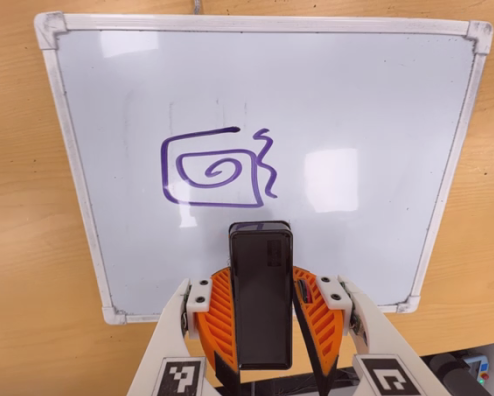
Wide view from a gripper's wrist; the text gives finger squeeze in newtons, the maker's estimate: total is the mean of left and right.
{"total": 6.2, "left": 4.7, "right": 7.7}